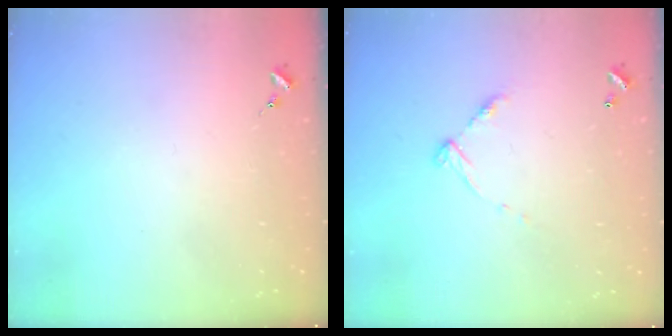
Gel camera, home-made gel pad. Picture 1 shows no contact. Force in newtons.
{"total": 7.3, "press": 7.3, "slide": 0.6}